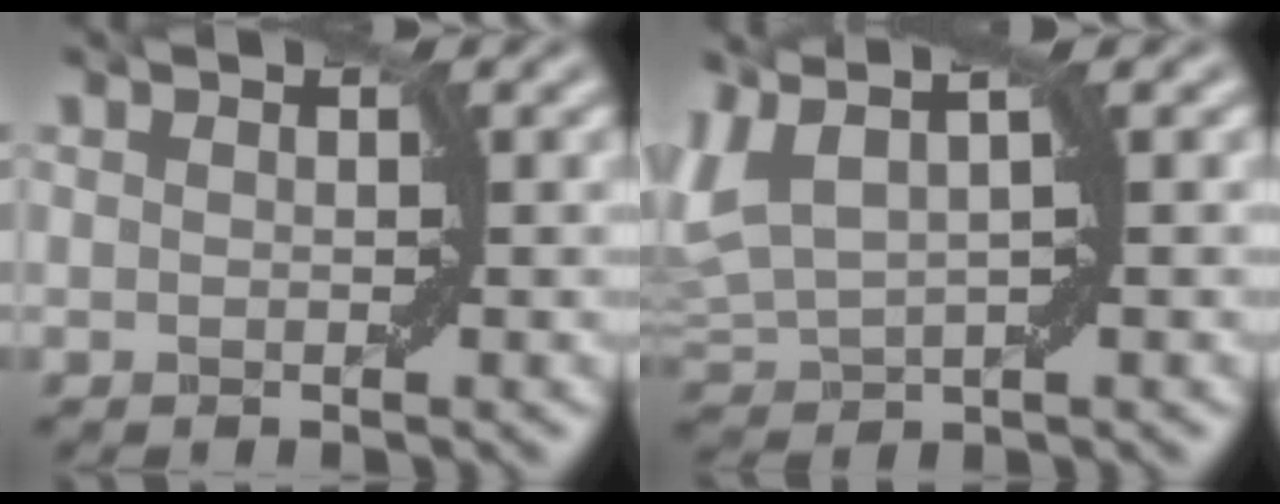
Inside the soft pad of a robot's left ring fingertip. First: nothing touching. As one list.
[{"total": 5.0, "force": [1.9, 2.1, 4.1], "torque": [-0.110, 0.017, 0.038]}]